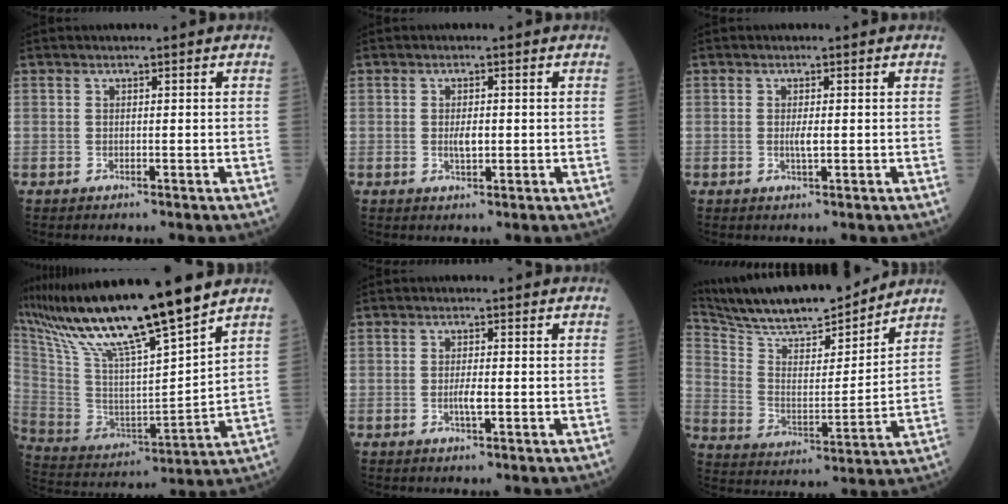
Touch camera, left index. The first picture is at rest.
{"total": 2.1, "force": [-0.1, 0.8, 1.9], "torque": [-0.039, -0.001, 0.000]}
{"total": 1.5, "force": [0.0, 0.2, 1.5], "torque": [-0.031, -0.002, 0.000]}
{"total": 20.2, "force": [15.9, 0.0, 12.4], "torque": [-0.231, 0.000, 0.301]}
{"total": 1.8, "force": [-0.4, 0.3, 1.8], "torque": [-0.037, -0.001, -0.005]}
{"total": 19.8, "force": [18.0, 2.4, 8.1], "torque": [-0.159, 0.003, 0.301]}